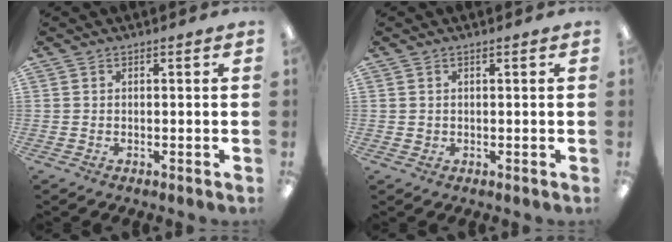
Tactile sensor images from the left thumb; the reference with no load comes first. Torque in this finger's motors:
{"motor_torque": [-0.05, -0.02, 0.16, -0.16, 0.00]}